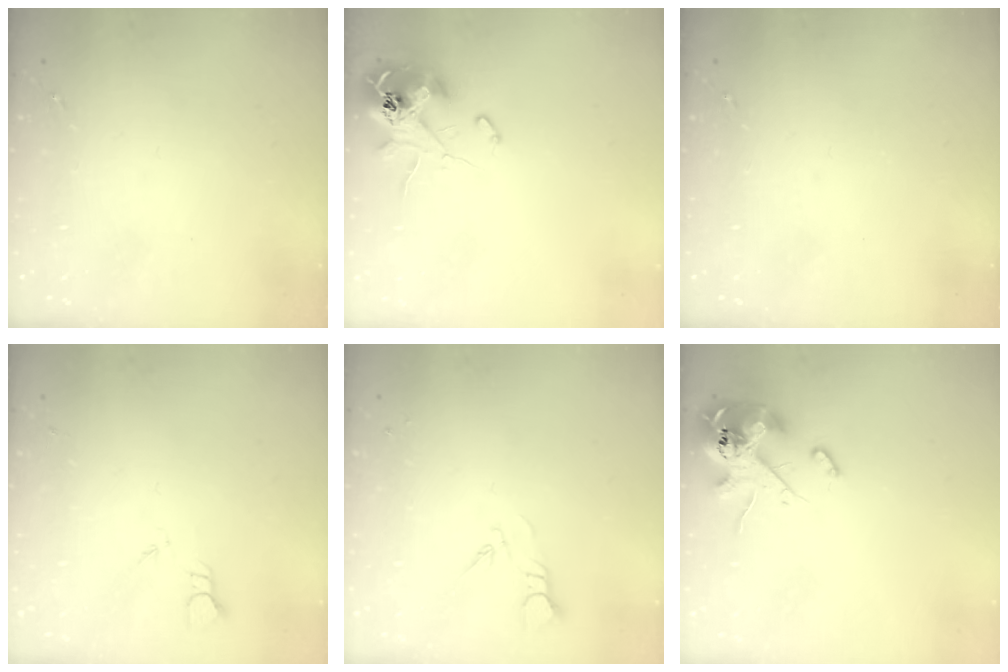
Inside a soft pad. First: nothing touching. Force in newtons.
{"total": 12.4, "press": 12.4, "slide": 1.0}
{"total": 0.0}
{"total": 2.4, "press": 2.4, "slide": 0.2}
{"total": 3.2, "press": 3.1, "slide": 0.3}
{"total": 13.8, "press": 13.6, "slide": 2.2}